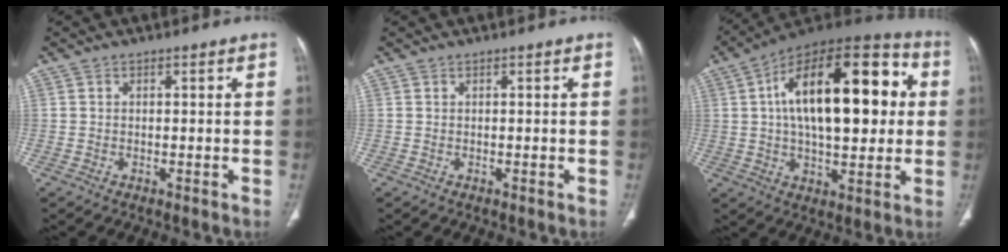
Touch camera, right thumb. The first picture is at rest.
{"total": 0.0}
{"total": 26.5, "force": [4.4, 12.5, 22.9], "torque": [-0.340, 0.029, 0.060]}